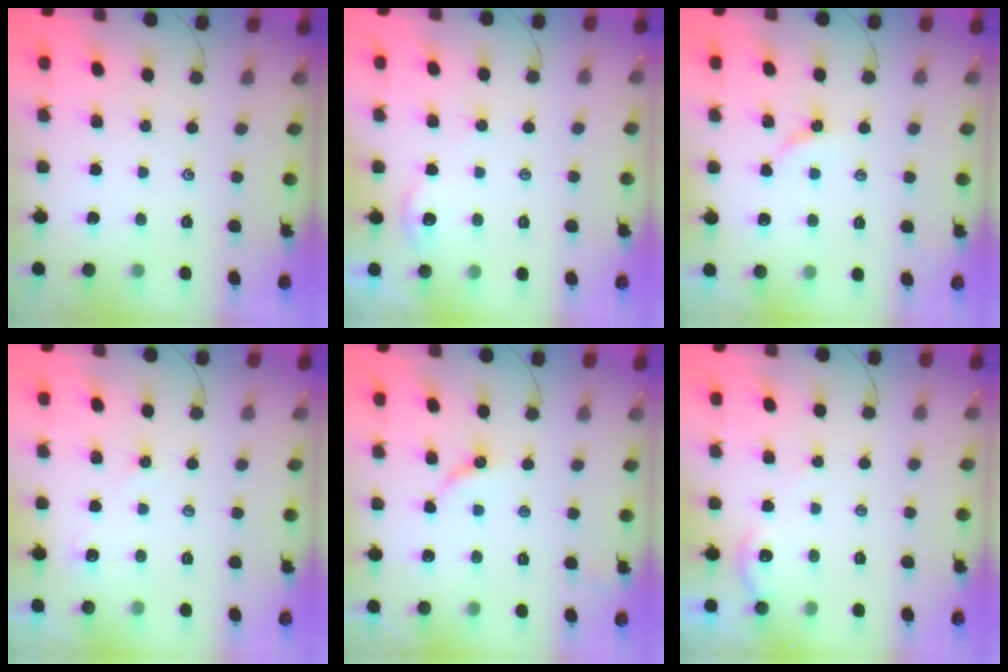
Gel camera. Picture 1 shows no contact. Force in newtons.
{"total": 2.2, "press": 2.2, "slide": 0.4}
{"total": 2.7, "press": 2.6, "slide": 0.5}
{"total": 2.3, "press": 2.3, "slide": 0.3}
{"total": 4.1, "press": 4.0, "slide": 0.4}
{"total": 2.8, "press": 2.8, "slide": 0.3}